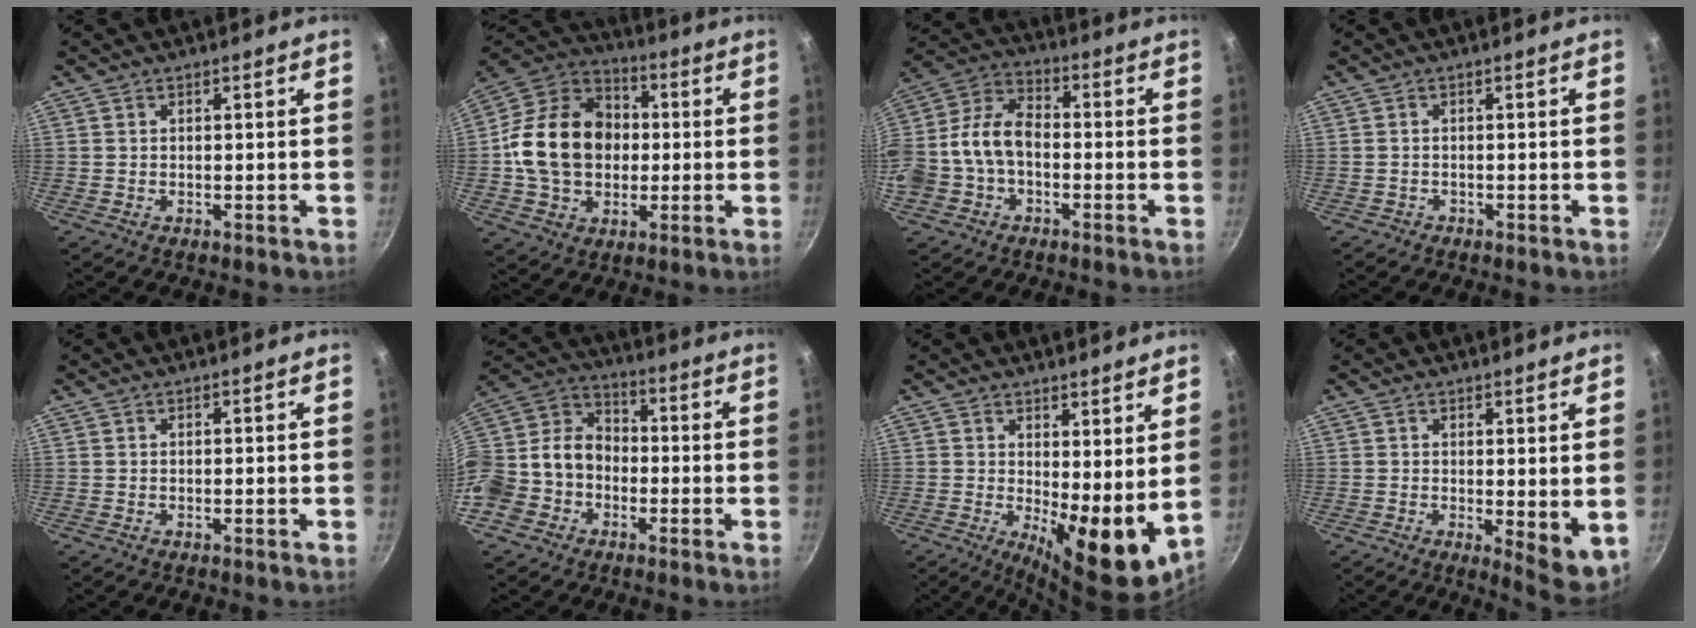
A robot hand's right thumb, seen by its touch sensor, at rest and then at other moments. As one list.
[{"total": 19.2, "force": [0.1, 15.2, 11.8], "torque": [-0.178, 0.031, -0.005]}, {"total": 13.7, "force": [-2.5, 9.5, 9.6], "torque": [-0.176, 0.052, -0.059]}, {"total": 0.8, "force": [-0.6, 0.5, 0.0], "torque": [-0.003, 0.012, -0.010]}, {"total": 0.0}, {"total": 17.6, "force": [-5.3, 14.5, 8.5], "torque": [-0.165, 0.075, -0.112]}, {"total": 12.1, "force": [2.1, 4.7, 11.0], "torque": [-0.132, -0.031, 0.038]}, {"total": 6.6, "force": [0.7, 2.7, 6.0], "torque": [-0.072, -0.014, 0.016]}]